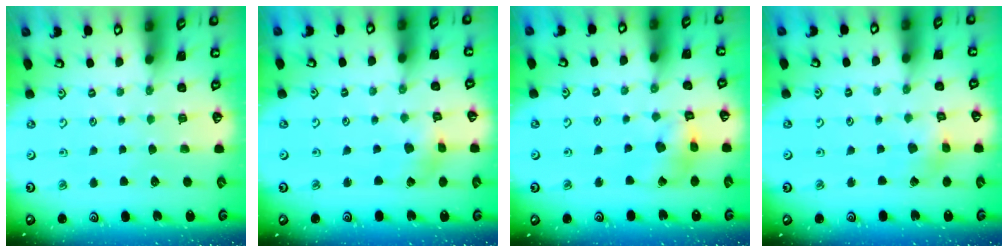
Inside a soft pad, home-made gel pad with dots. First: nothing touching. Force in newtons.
{"total": 1.8, "press": 1.8, "slide": 0.2}
{"total": 8.6, "press": 8.5, "slide": 1.1}
{"total": 2.7, "press": 2.6, "slide": 0.3}